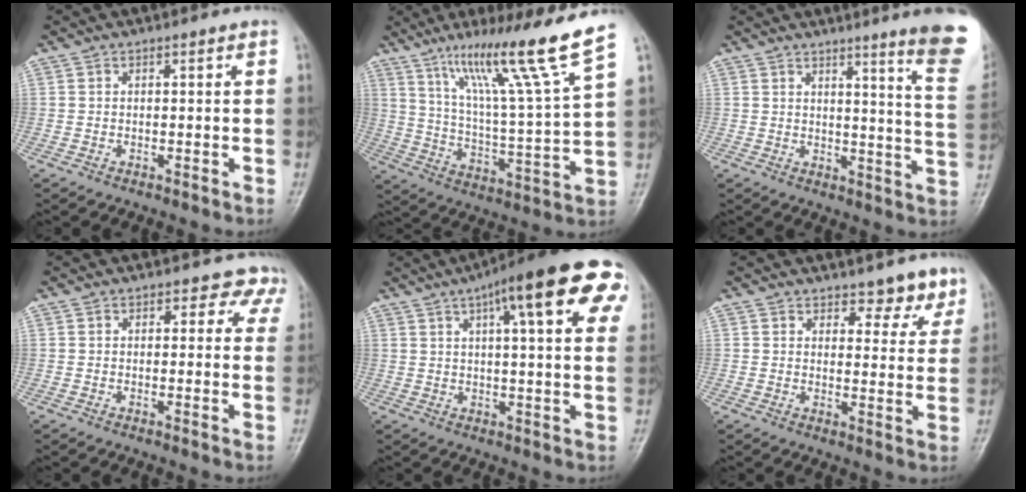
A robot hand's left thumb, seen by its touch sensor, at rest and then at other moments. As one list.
[{"total": 18.5, "force": [12.0, -0.8, 14.0], "torque": [-0.215, -0.066, 0.197]}, {"total": 14.4, "force": [9.9, 0.3, 10.4], "torque": [-0.114, -0.074, 0.106]}, {"total": 4.3, "force": [3.3, 2.7, 0.8], "torque": [0.029, -0.014, 0.017]}, {"total": 19.9, "force": [8.6, 5.0, 17.2], "torque": [-0.227, 0.016, 0.108]}, {"total": 5.8, "force": [4.8, 2.9, 1.8], "torque": [0.013, -0.035, 0.057]}]